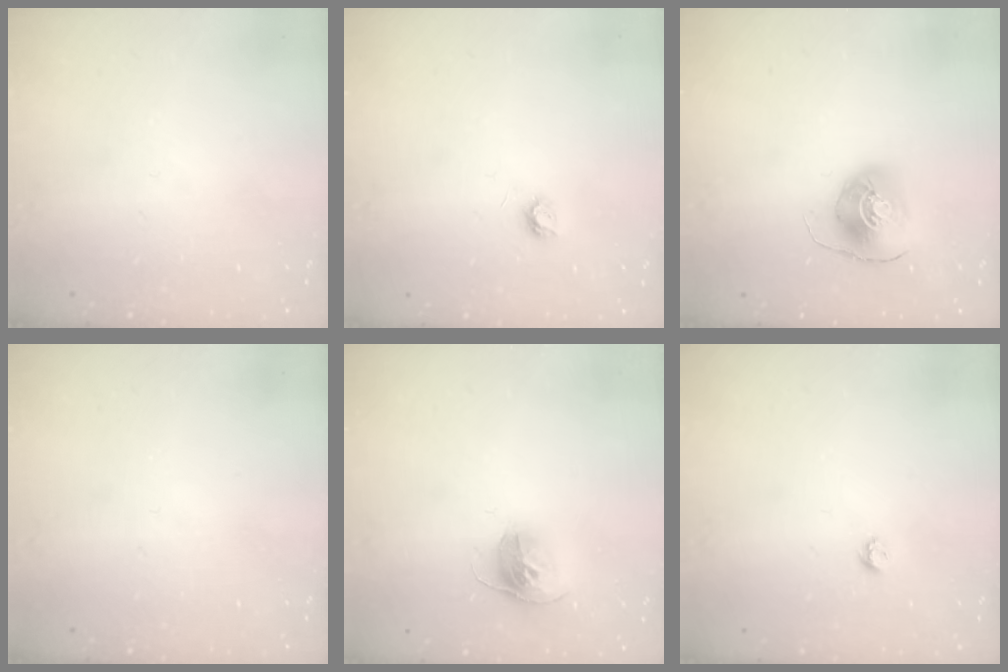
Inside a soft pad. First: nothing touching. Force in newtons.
{"total": 3.8, "press": 3.8, "slide": 0.4}
{"total": 7.5, "press": 7.5, "slide": 0.7}
{"total": 0.0}
{"total": 11.2, "press": 11.2, "slide": 1.1}
{"total": 3.8, "press": 3.7, "slide": 0.5}